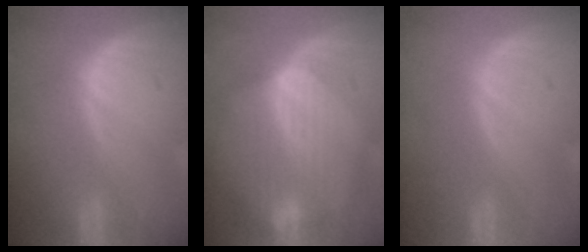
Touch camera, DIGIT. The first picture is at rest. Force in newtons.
{"total": 7.2, "press": 6.4, "slide": 3.1}
{"total": 0.0}